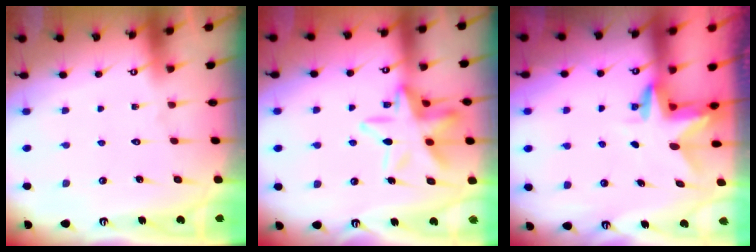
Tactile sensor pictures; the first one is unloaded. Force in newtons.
{"total": 13.8, "press": 13.7, "slide": 1.4}
{"total": 2.9, "press": 2.9, "slide": 0.2}